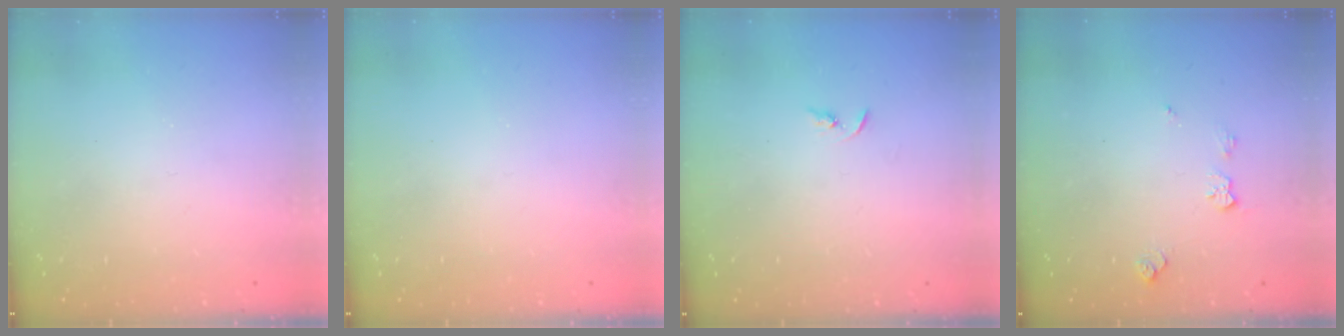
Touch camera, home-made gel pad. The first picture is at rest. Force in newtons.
{"total": 0.0}
{"total": 2.2, "press": 2.2, "slide": 0.2}
{"total": 5.9, "press": 5.9, "slide": 0.8}